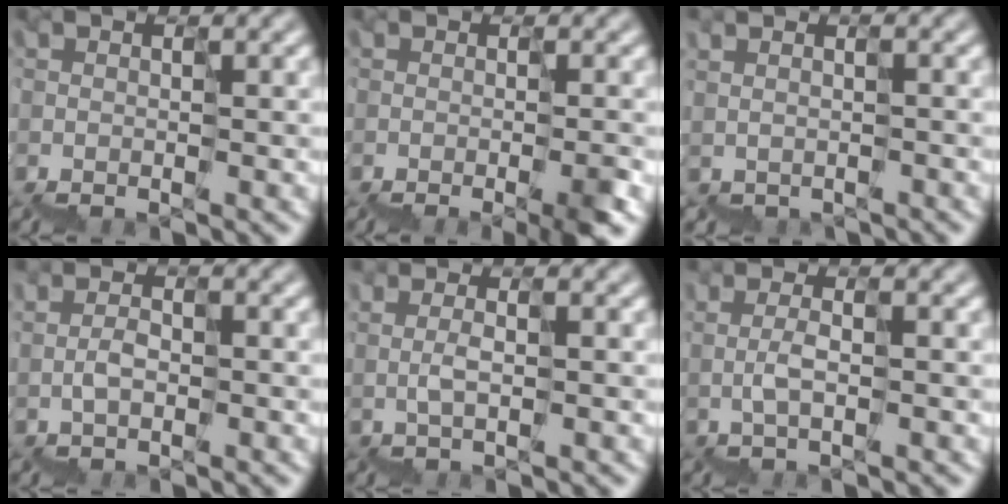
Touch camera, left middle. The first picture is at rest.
{"total": 5.0, "force": [-2.6, 1.6, 3.9], "torque": [-0.053, -0.011, -0.038]}
{"total": 2.1, "force": [-1.9, 0.7, -0.6], "torque": [0.019, 0.000, -0.009]}
{"total": 0.9, "force": [0.8, 0.1, -0.4], "torque": [0.010, 0.012, 0.017]}
{"total": 1.4, "force": [1.4, -0.2, -0.1], "torque": [0.002, 0.007, 0.031]}
{"total": 1.1, "force": [1.1, -0.2, 0.1], "torque": [-0.001, 0.010, 0.023]}